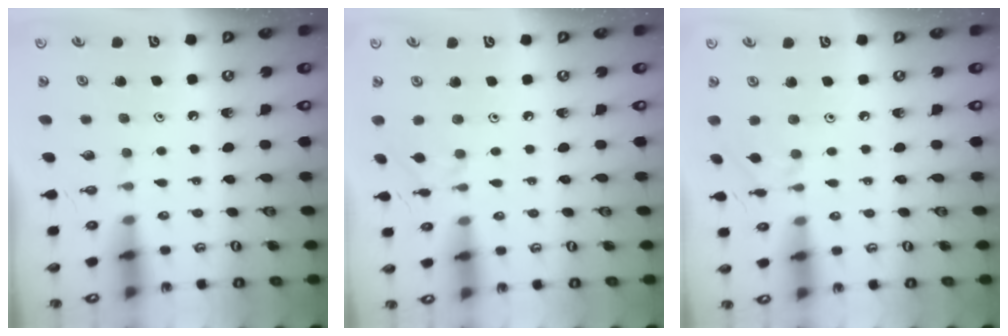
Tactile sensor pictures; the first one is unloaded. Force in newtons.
{"total": 2.1, "press": 2.1, "slide": 0.4}
{"total": 1.6, "press": 1.5, "slide": 0.4}